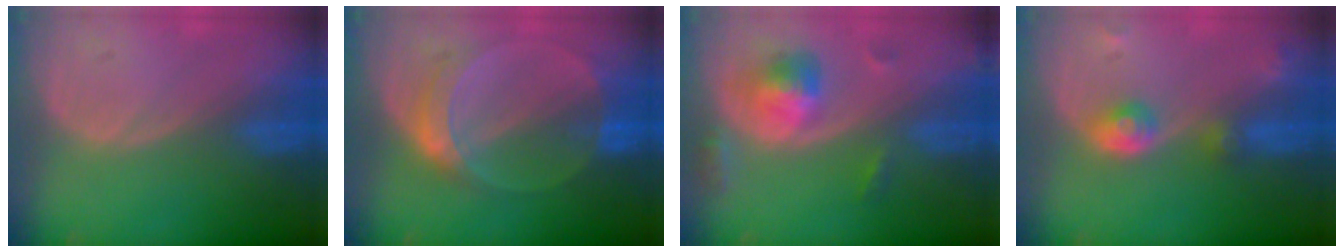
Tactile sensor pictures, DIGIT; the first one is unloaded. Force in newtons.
{"total": 6.2, "press": 5.7, "slide": 2.5}
{"total": 5.6, "press": 5.2, "slide": 1.9}
{"total": 4.2, "press": 4.0, "slide": 1.4}